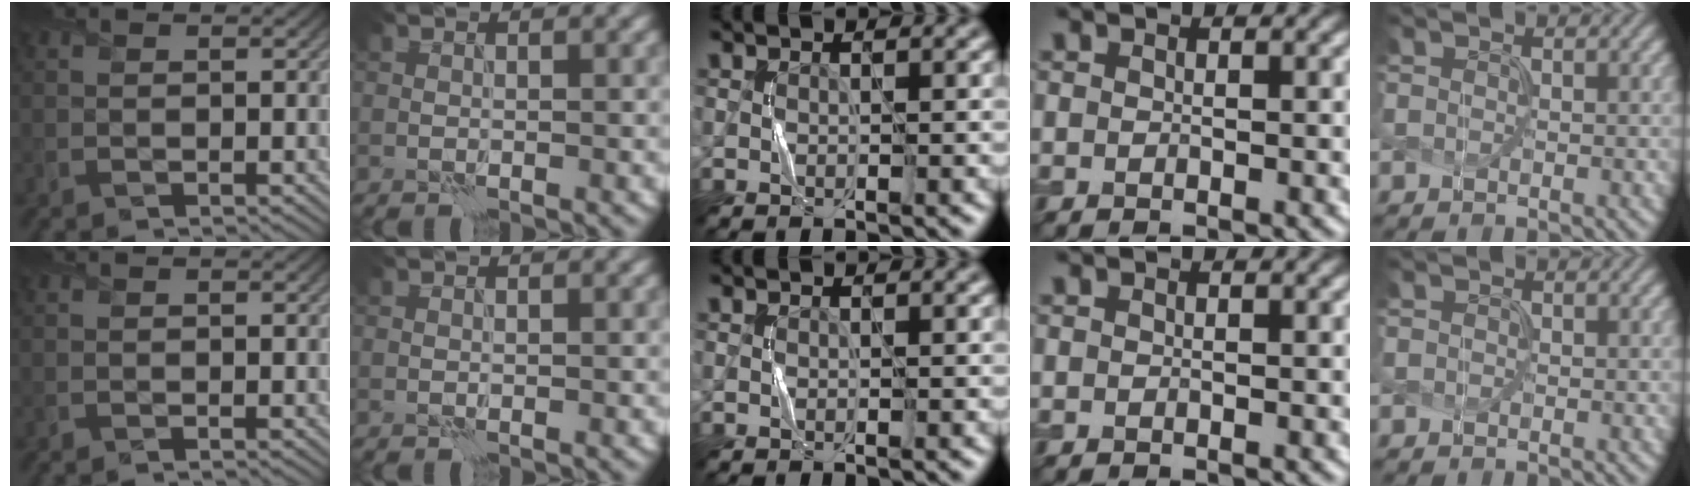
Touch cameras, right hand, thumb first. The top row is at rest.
{}